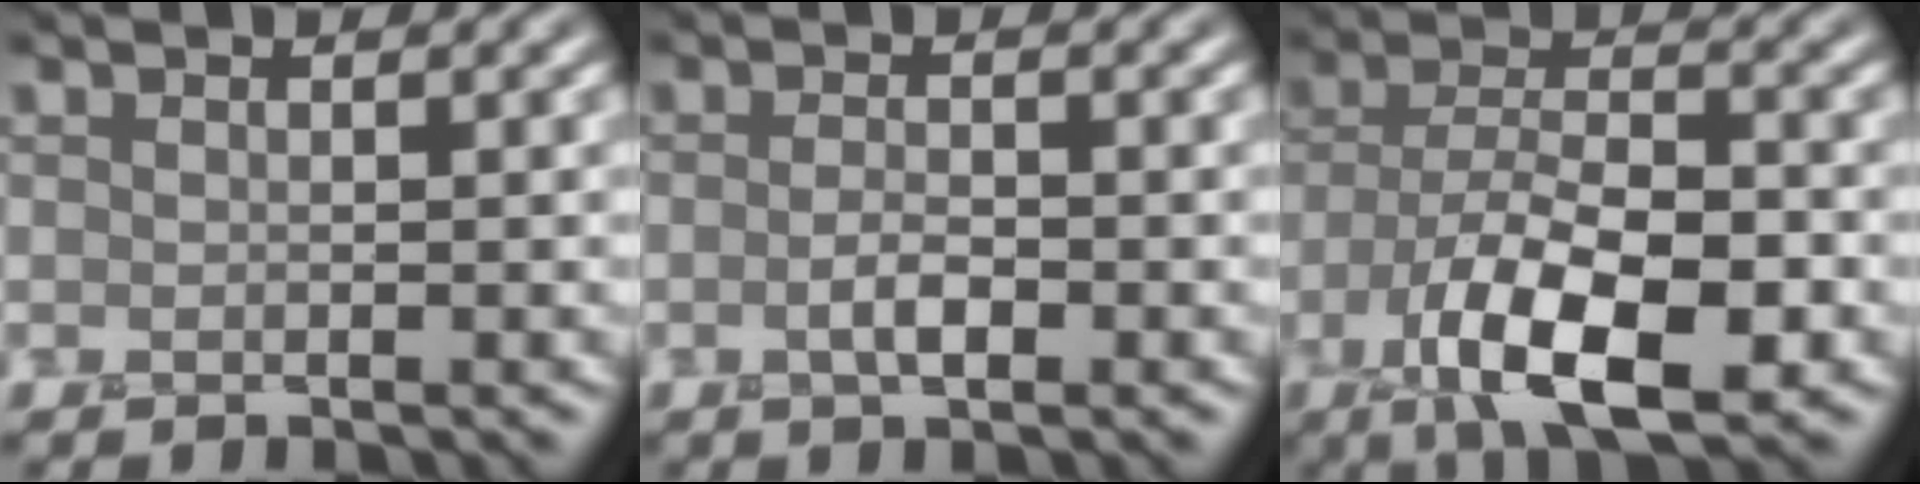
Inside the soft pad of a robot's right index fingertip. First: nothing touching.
{"total": 1.5, "force": [-0.8, 0.5, 1.2], "torque": [-0.025, 0.000, -0.017]}
{"total": 9.6, "force": [-4.9, 3.9, 7.3], "torque": [-0.132, -0.003, -0.089]}